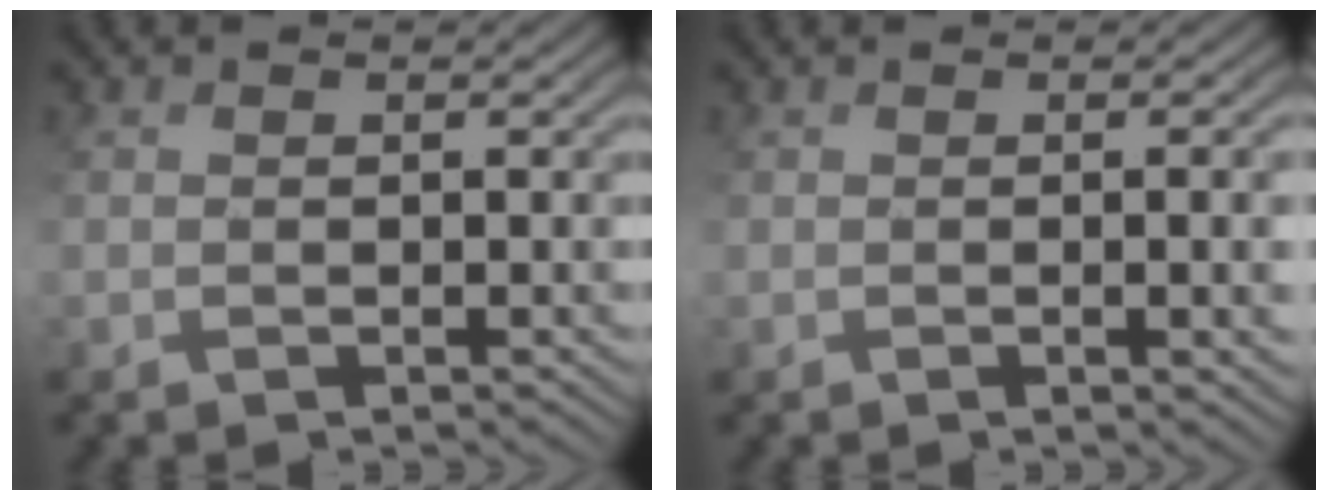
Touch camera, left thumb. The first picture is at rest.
{"total": 6.0, "force": [-0.6, 2.3, 5.4], "torque": [-0.058, -0.004, 0.011]}